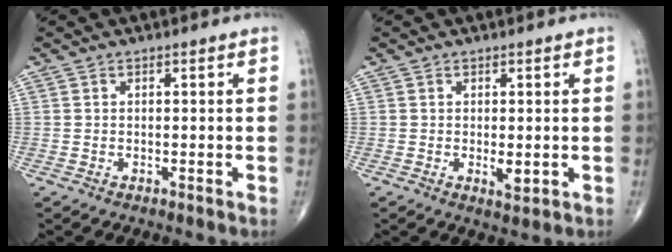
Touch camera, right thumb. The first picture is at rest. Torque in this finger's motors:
{"motor_torque": [0.40, 0.41, 0.35, -0.48, 0.15]}